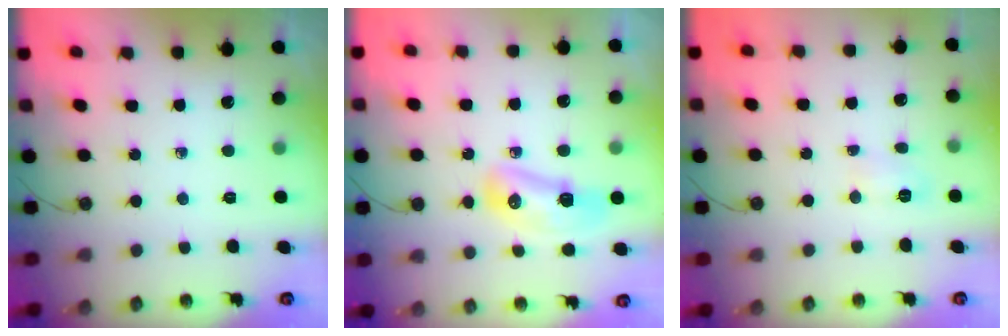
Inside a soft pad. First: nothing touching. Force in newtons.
{"total": 9.0, "press": 8.9, "slide": 1.4}
{"total": 3.7, "press": 3.7, "slide": 0.4}